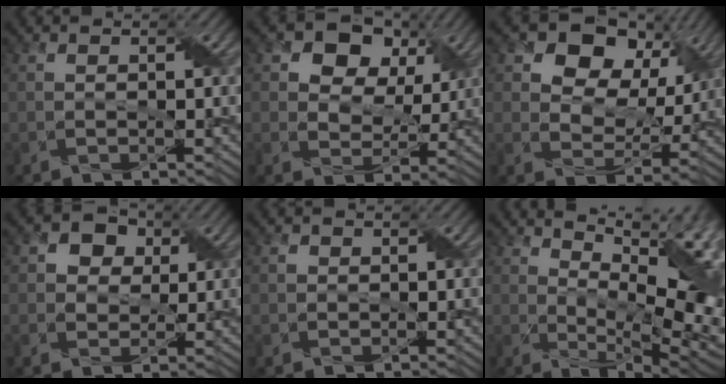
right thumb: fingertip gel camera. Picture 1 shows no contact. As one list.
[{"total": 9.3, "force": [4.6, 6.6, 4.6], "torque": [-0.093, 0.013, 0.064]}, {"total": 12.0, "force": [5.8, 8.2, 6.5], "torque": [-0.118, 0.024, 0.079]}, {"total": 4.3, "force": [1.5, 3.6, 1.7], "torque": [-0.034, 0.003, 0.014]}, {"total": 0.7, "force": [0.0, 0.7, -0.1], "torque": [0.001, -0.002, 0.000]}, {"total": 17.2, "force": [4.5, 6.5, 15.3], "torque": [-0.205, 0.020, 0.083]}]